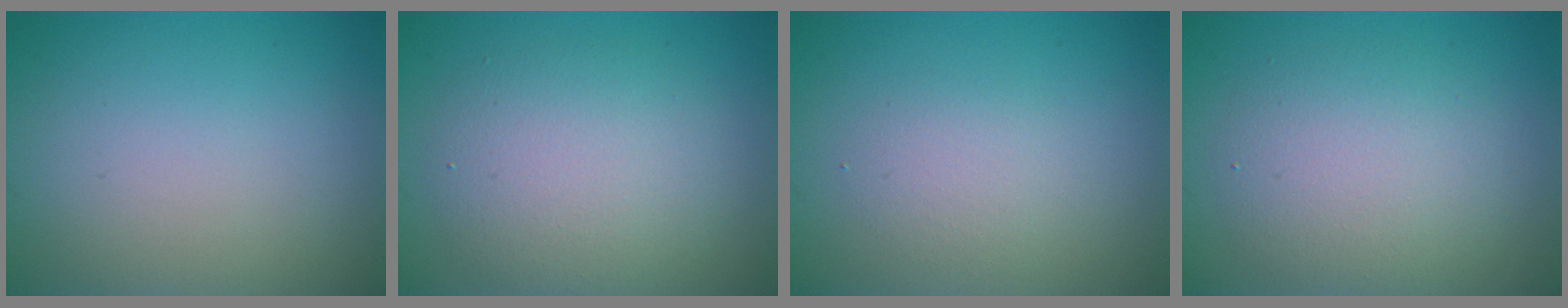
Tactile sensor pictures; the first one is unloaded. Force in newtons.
{"total": 5.1, "press": 5.1, "slide": 0.3}
{"total": 1.9, "press": 1.9, "slide": 0.1}
{"total": 4.5, "press": 4.5, "slide": 0.1}